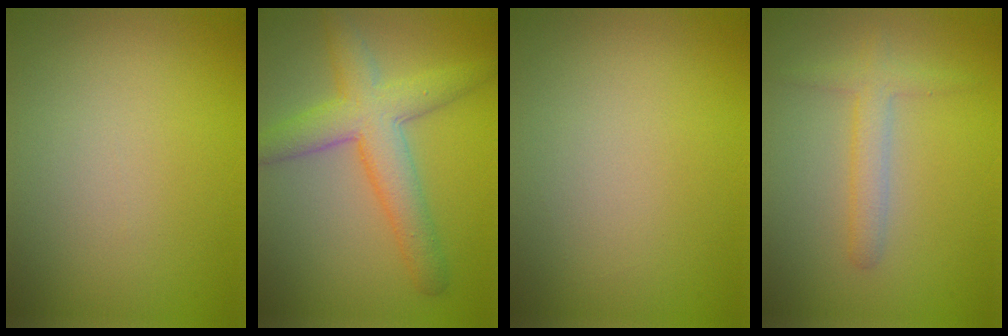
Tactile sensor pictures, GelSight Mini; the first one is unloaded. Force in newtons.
{"total": 5.9, "press": 5.9, "slide": 0.0}
{"total": 0.0}
{"total": 2.3, "press": 2.3, "slide": 0.2}